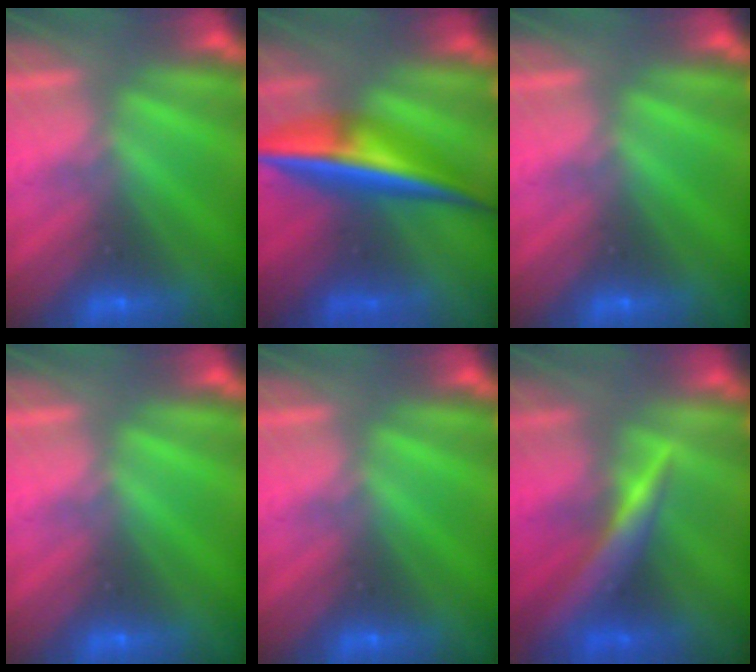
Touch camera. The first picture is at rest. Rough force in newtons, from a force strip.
{"total": 9.2}
{"total": 0.0}
{"total": 0.0}
{"total": 0.0}
{"total": 4.6}